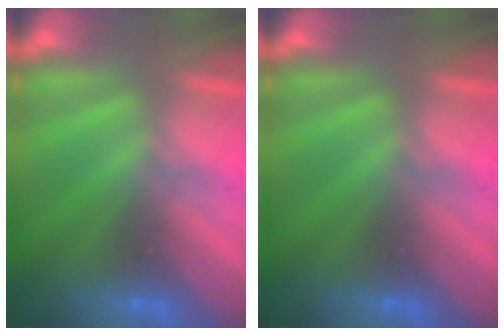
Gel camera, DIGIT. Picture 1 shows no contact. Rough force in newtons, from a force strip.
{"total": 0.0}